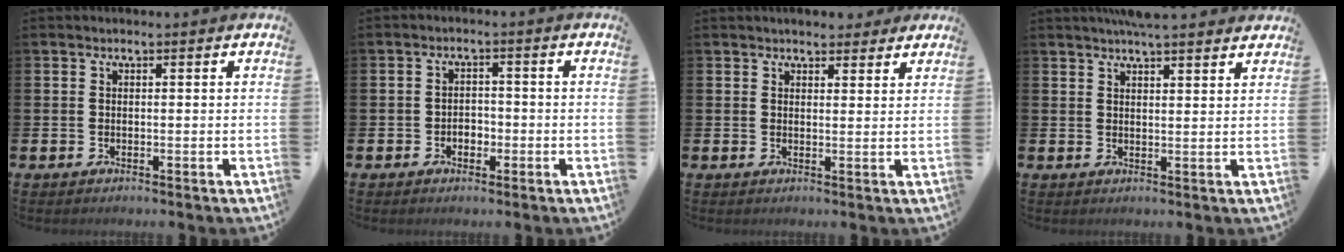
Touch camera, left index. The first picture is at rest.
{"total": 2.0, "force": [-0.9, 1.6, 0.8], "torque": [-0.018, 0.002, -0.020]}
{"total": 3.1, "force": [3.0, 0.7, -0.1], "torque": [0.006, -0.014, 0.055]}
{"total": 4.5, "force": [4.4, 0.1, 1.3], "torque": [-0.023, -0.017, 0.077]}